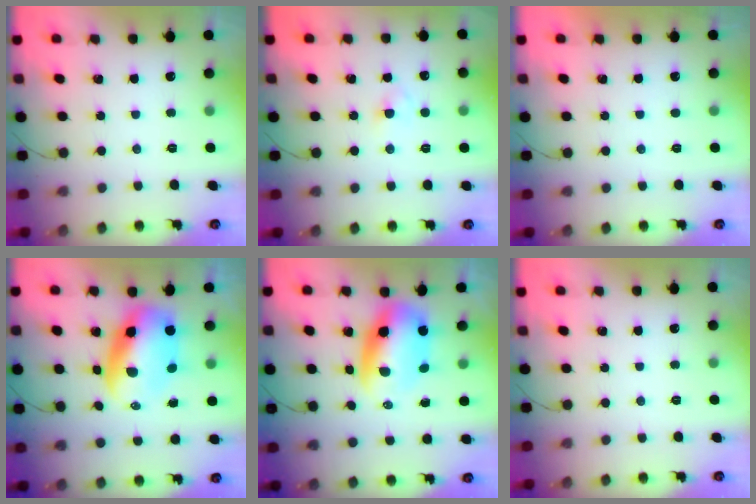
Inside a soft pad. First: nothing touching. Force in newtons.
{"total": 2.3, "press": 2.1, "slide": 1.0}
{"total": 0.9, "press": 0.9, "slide": 0.1}
{"total": 10.7, "press": 10.3, "slide": 2.7}
{"total": 8.8, "press": 8.6, "slide": 1.8}
{"total": 0.0}